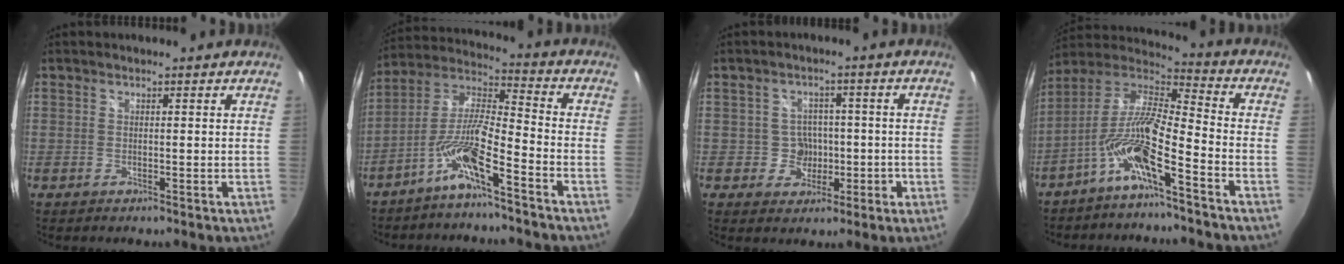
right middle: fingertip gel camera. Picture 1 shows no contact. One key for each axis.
{"total": 9.3, "fx": -5.9, "fy": 0.5, "fz": 7.1, "tx": -0.155, "ty": 0.011, "tz": -0.112}
{"total": 4.8, "fx": -1.2, "fy": 4.6, "fz": 0.6, "tx": -0.018, "ty": 0.019, "tz": -0.004}
{"total": 11.2, "fx": -6.2, "fy": 1.3, "fz": 9.3, "tx": -0.182, "ty": 0.006, "tz": -0.121}